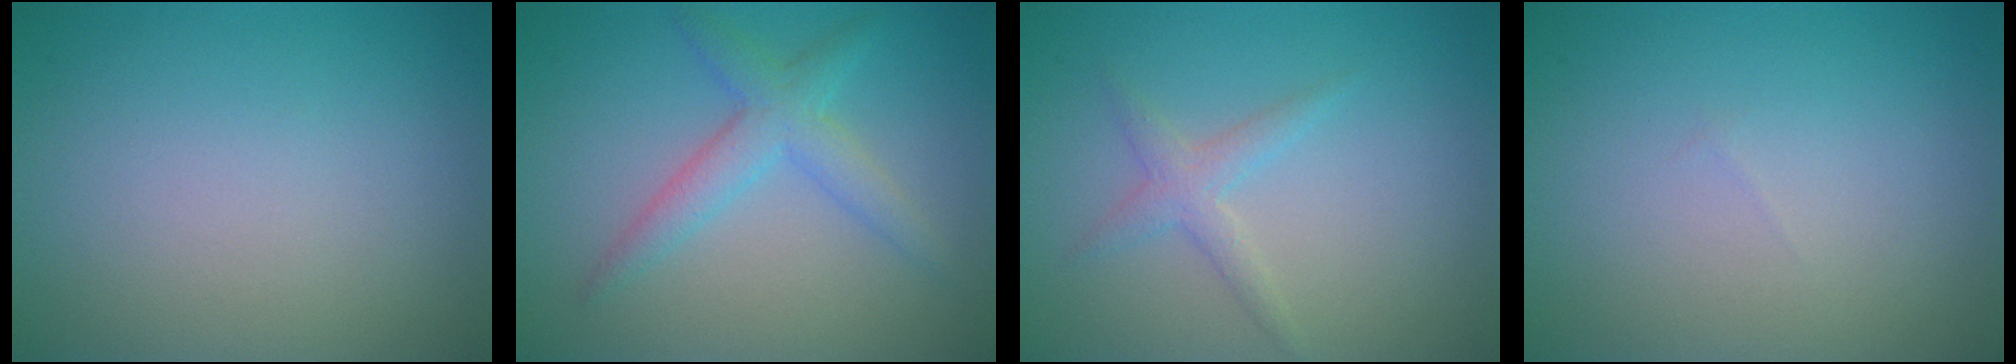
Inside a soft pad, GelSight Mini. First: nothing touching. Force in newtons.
{"total": 3.1, "press": 3.1, "slide": 0.1}
{"total": 1.9, "press": 1.9, "slide": 0.0}
{"total": 0.0}